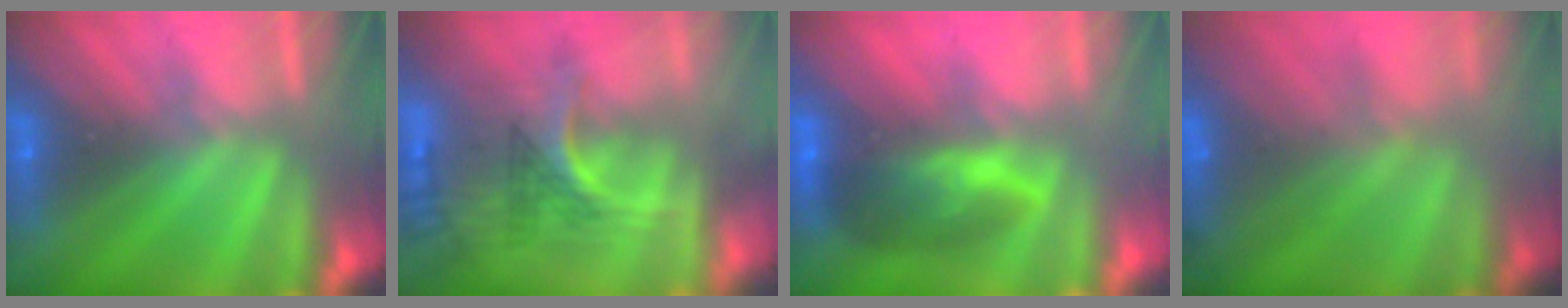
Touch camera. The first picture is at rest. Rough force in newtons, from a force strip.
{"total": 2.9}
{"total": 7.5}
{"total": 11.8}